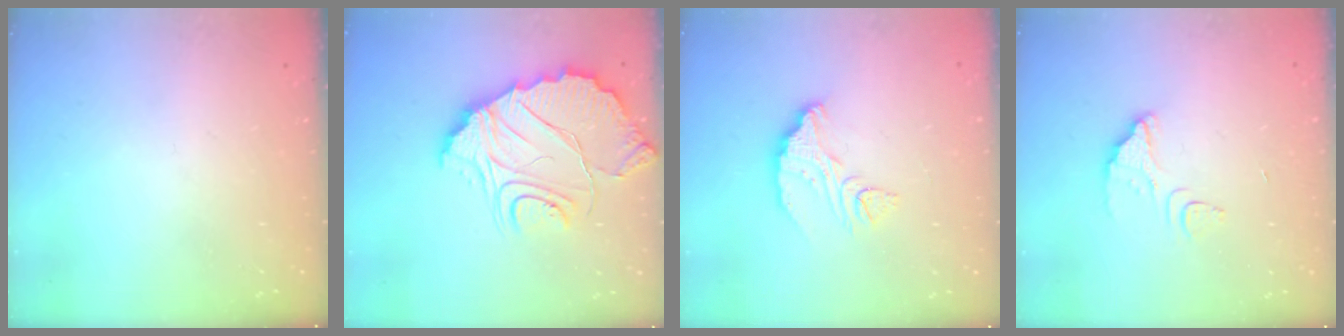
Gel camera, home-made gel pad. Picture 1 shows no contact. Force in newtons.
{"total": 14.1, "press": 14.0, "slide": 1.2}
{"total": 10.0, "press": 10.0, "slide": 0.7}
{"total": 3.5, "press": 3.5, "slide": 0.2}